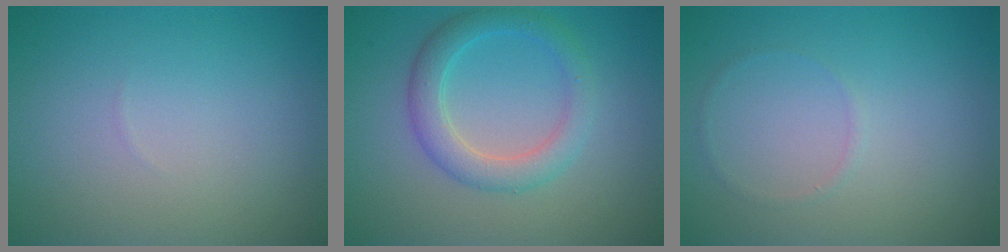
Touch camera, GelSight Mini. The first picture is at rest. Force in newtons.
{"total": 3.5, "press": 3.5, "slide": 0.1}
{"total": 0.5, "press": 0.5, "slide": 0.1}